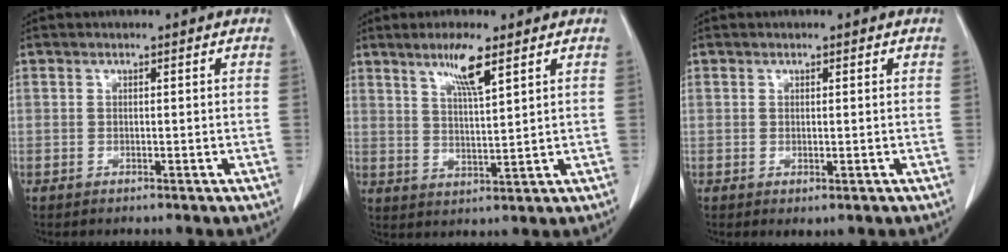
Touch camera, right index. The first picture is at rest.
{"total": 6.5, "force": [3.9, 0.2, 5.1], "torque": [-0.097, -0.006, 0.072]}
{"total": 1.0, "force": [0.0, 0.4, 0.9], "torque": [-0.022, -0.007, 0.007]}